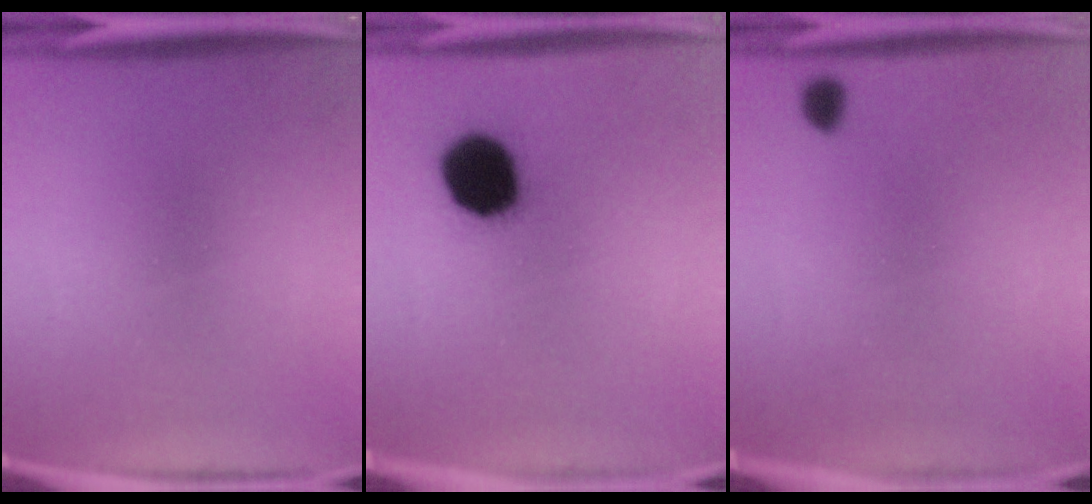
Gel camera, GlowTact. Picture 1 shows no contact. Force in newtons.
{"total": 14.1}
{"total": 1.3}